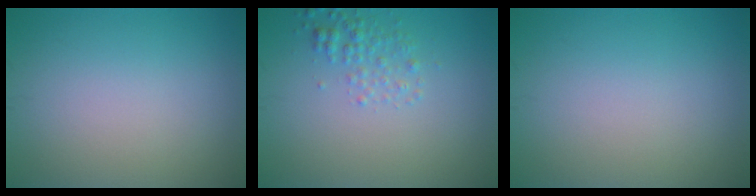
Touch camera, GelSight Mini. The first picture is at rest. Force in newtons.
{"total": 1.8, "press": 1.8, "slide": 0.1}
{"total": 0.0}